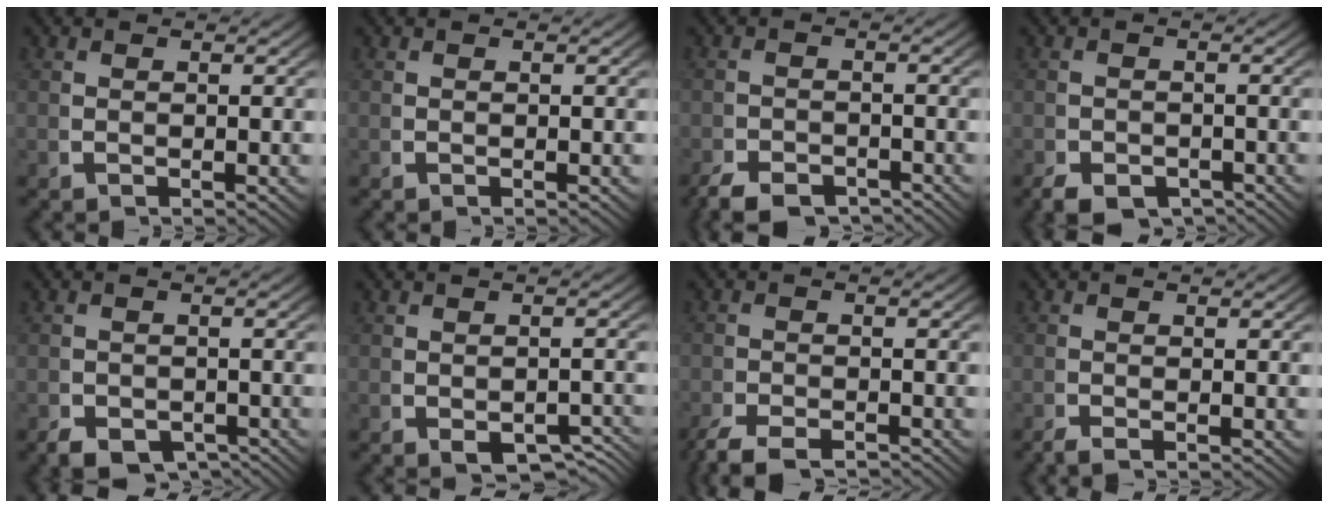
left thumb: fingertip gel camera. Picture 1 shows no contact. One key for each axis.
{"total": 0.0}
{"total": 3.6, "fx": -3.2, "fy": 1.2, "fz": 0.9, "tx": -0.011, "ty": -0.016, "tz": -0.053}
{"total": 3.3, "fx": -2.6, "fy": 1.7, "fz": 1.1, "tx": -0.015, "ty": -0.020, "tz": -0.039}
{"total": 4.5, "fx": -3.3, "fy": 2.5, "fz": 1.7, "tx": -0.022, "ty": -0.028, "tz": -0.045}
{"total": 3.7, "fx": -1.8, "fy": 2.2, "fz": 2.4, "tx": -0.041, "ty": -0.022, "tz": -0.017}
{"total": 3.5, "fx": -3.2, "fy": 1.1, "fz": 1.0, "tx": -0.023, "ty": -0.018, "tz": -0.051}
{"total": 1.0, "fx": -0.9, "fy": 0.2, "fz": 0.3, "tx": -0.003, "ty": -0.006, "tz": -0.016}